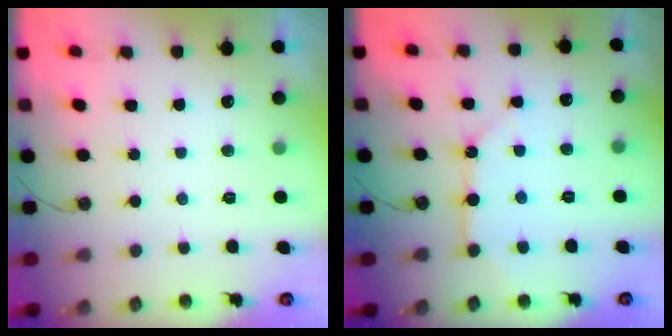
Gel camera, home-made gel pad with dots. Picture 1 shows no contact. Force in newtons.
{"total": 8.9, "press": 8.8, "slide": 0.6}